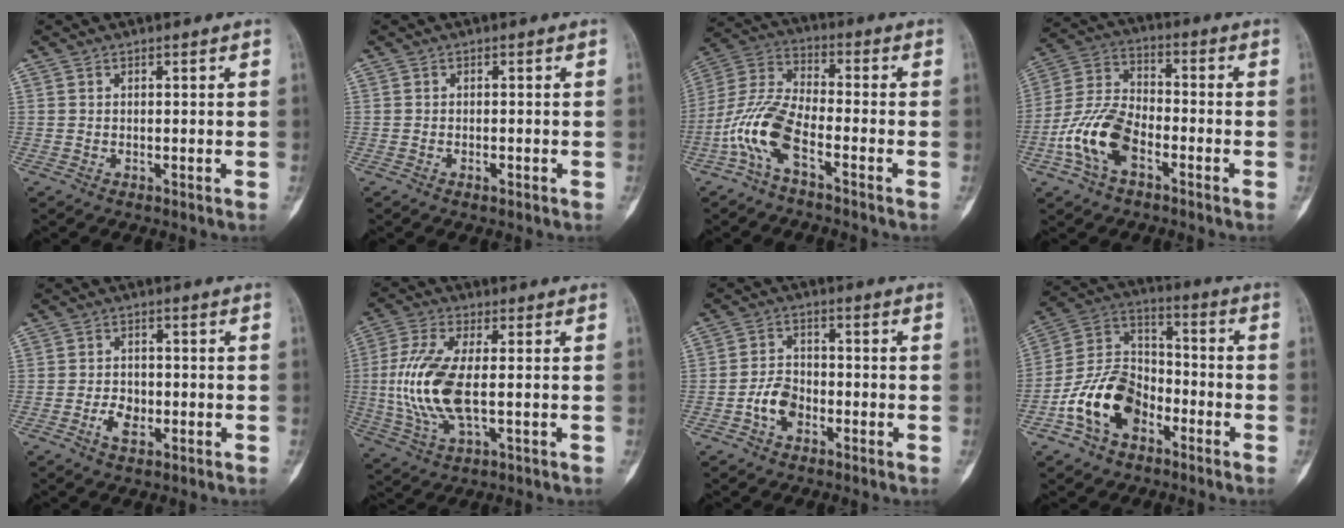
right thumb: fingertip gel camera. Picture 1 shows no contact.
{"total": 0.8, "force": [-0.5, 0.3, 0.6], "torque": [-0.012, 0.002, -0.008]}
{"total": 10.7, "force": [-4.9, 3.8, 8.7], "torque": [-0.200, 0.038, -0.108]}
{"total": 12.4, "force": [-5.0, 6.8, 9.1], "torque": [-0.188, 0.034, -0.099]}
{"total": 4.1, "force": [-1.6, 2.7, 2.8], "torque": [-0.041, 0.007, -0.028]}
{"total": 12.9, "force": [-0.5, 5.2, 11.8], "torque": [-0.271, -0.002, -0.006]}
{"total": 5.6, "force": [-2.3, 3.7, 3.5], "torque": [-0.052, 0.023, -0.048]}
{"total": 15.1, "force": [-6.3, 10.0, 9.4], "torque": [-0.162, 0.060, -0.123]}